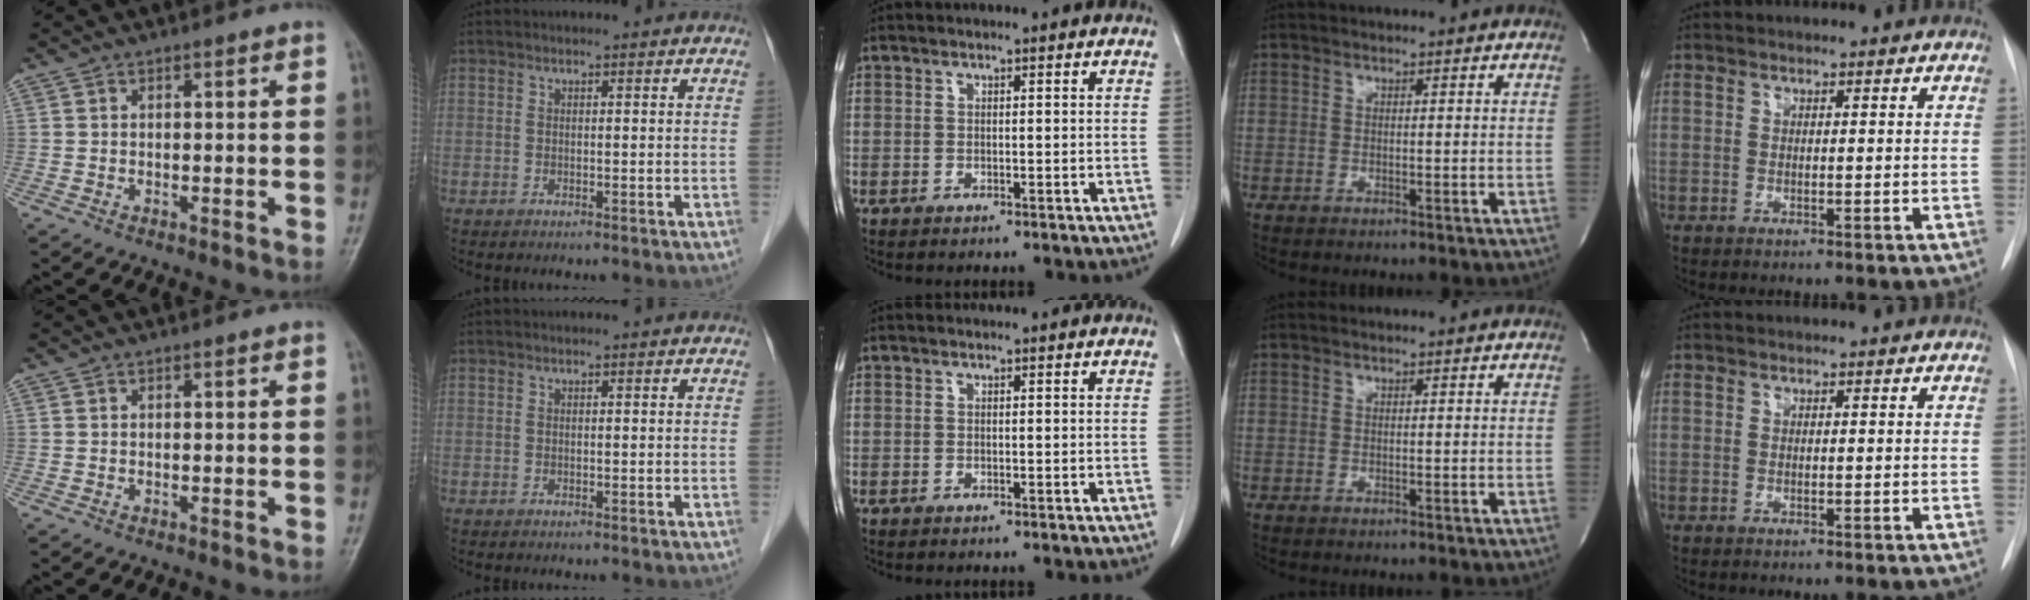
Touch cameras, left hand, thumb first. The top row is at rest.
{}